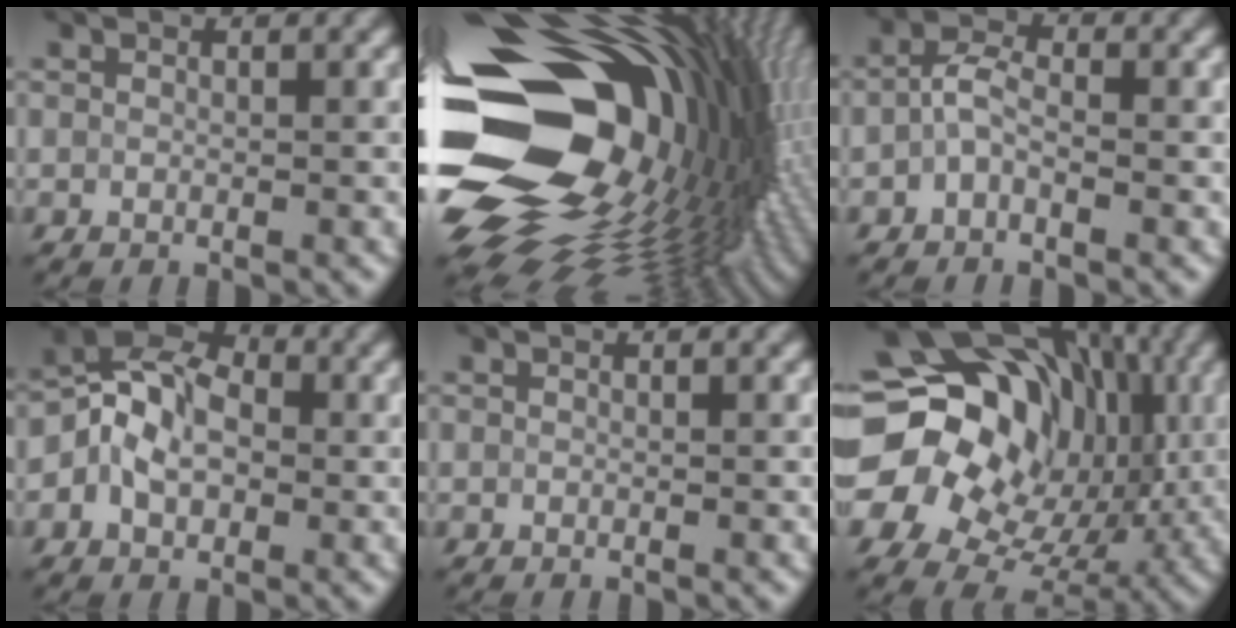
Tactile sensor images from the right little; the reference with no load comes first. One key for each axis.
{"total": 21.2, "fx": -0.3, "fy": 14.8, "fz": 15.2, "tx": -0.305, "ty": -0.038, "tz": 0.006}
{"total": 2.3, "fx": -0.8, "fy": 1.4, "fz": 1.7, "tx": -0.034, "ty": 0.009, "tz": -0.023}
{"total": 6.8, "fx": -0.4, "fy": 4.8, "fz": 4.8, "tx": -0.076, "ty": 0.014, "tz": -0.018}
{"total": 0.0}
{"total": 21.3, "fx": 4.0, "fy": 17.3, "fz": 11.6, "tx": -0.224, "ty": 0.027, "tz": 0.066}